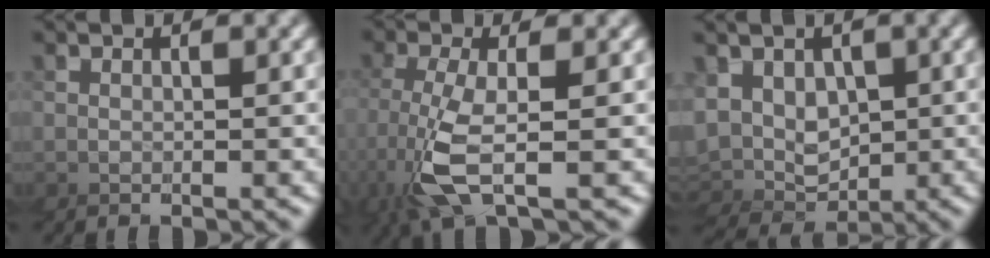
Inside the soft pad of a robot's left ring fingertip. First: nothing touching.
{"total": 2.2, "force": [-1.3, -1.1, 1.4], "torque": [-0.073, -0.004, -0.014]}
{"total": 4.2, "force": [1.1, 3.9, -1.0], "torque": [-0.011, 0.006, 0.004]}